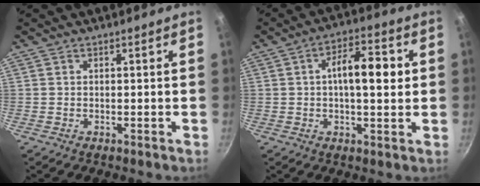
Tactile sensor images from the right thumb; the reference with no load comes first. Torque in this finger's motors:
{"motor_torque": [2.43, 2.27, -0.05, 0.13, 0.34]}